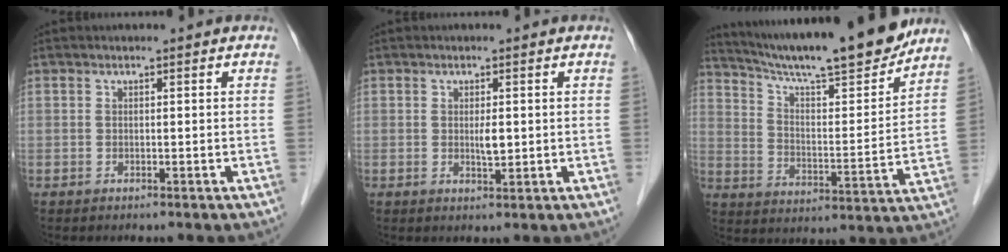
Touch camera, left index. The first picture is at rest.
{"total": 1.7, "force": [-0.2, 0.4, 1.7], "torque": [-0.031, -0.009, -0.003]}
{"total": 20.1, "force": [17.7, 0.7, 9.5], "torque": [-0.157, -0.021, 0.266]}